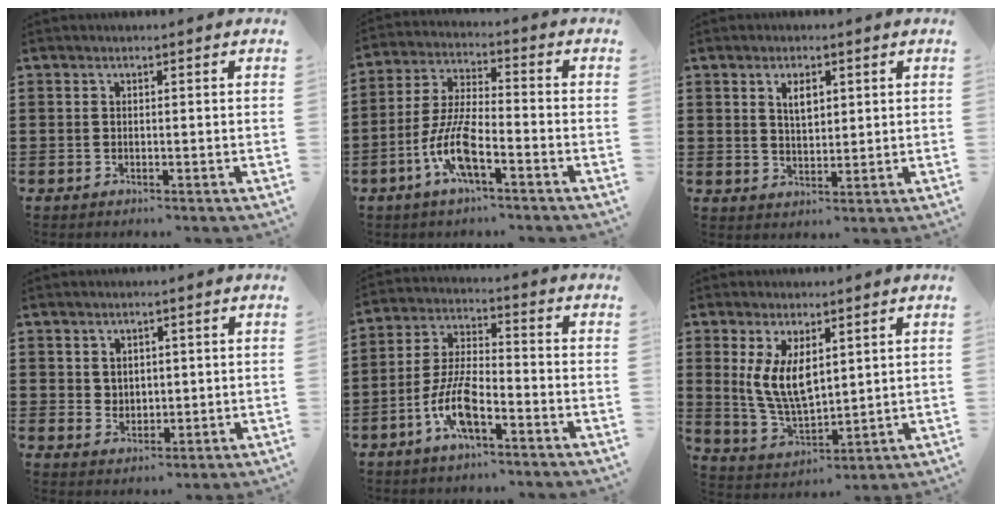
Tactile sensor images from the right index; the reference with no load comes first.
{"total": 9.0, "force": [-4.3, 2.4, 7.5], "torque": [-0.176, -0.008, -0.085]}
{"total": 3.4, "force": [1.5, 1.7, 2.5], "torque": [-0.040, 0.000, 0.023]}
{"total": 2.8, "force": [1.7, 2.1, 0.3], "torque": [-0.014, 0.010, 0.033]}
{"total": 8.4, "force": [-4.1, 2.9, 6.7], "torque": [-0.156, -0.004, -0.081]}
{"total": 7.6, "force": [2.8, 3.8, 5.9], "torque": [-0.135, -0.007, 0.050]}